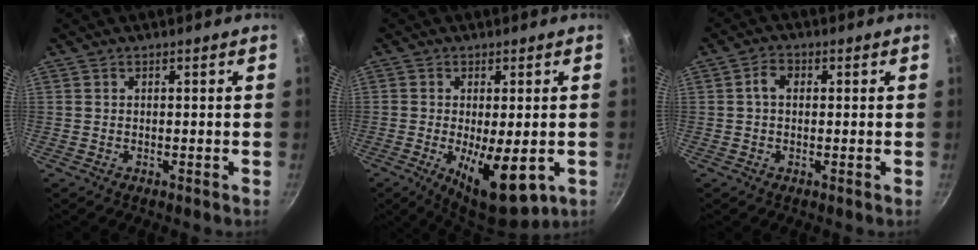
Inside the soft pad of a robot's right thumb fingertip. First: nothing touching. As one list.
[{"total": 11.9, "force": [-3.1, 4.3, 10.6], "torque": [-0.154, -0.011, -0.032]}, {"total": 2.9, "force": [0.3, 2.1, 2.0], "torque": [-0.032, 0.007, 0.000]}]